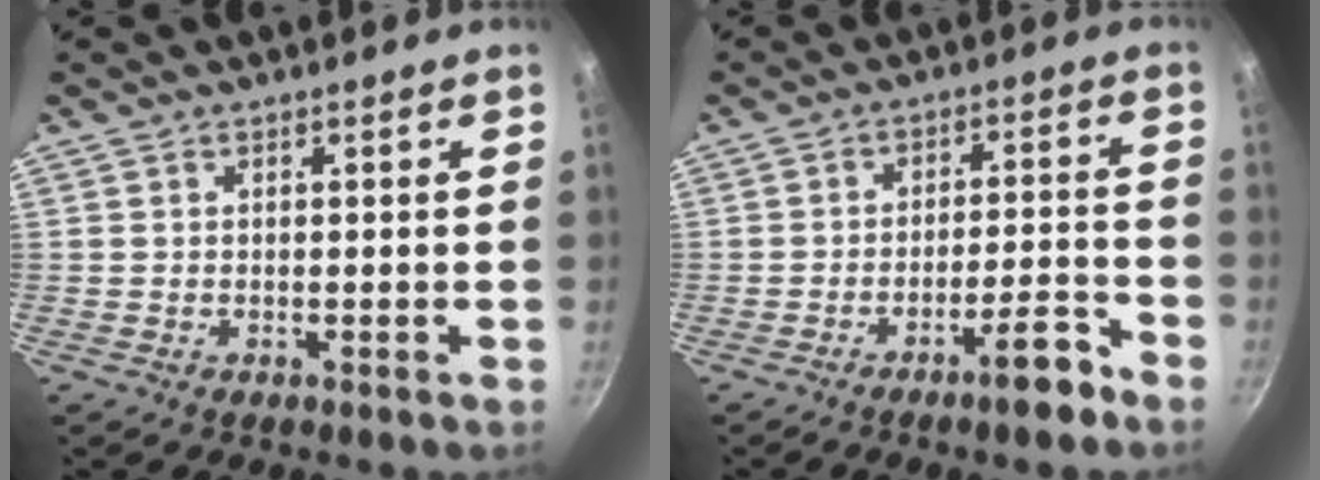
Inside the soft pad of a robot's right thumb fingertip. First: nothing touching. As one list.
[{"total": 7.1, "force": [-4.9, 1.4, 4.9], "torque": [-0.066, 0.046, -0.066]}]